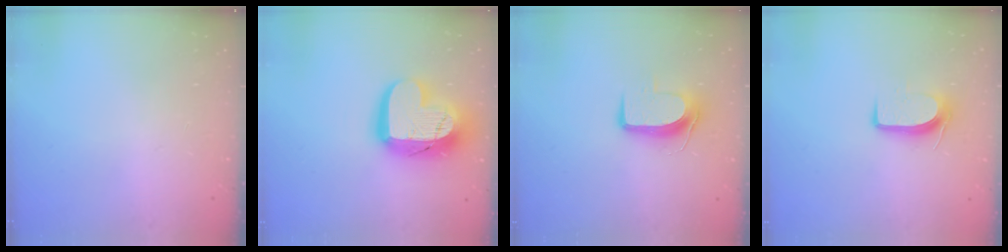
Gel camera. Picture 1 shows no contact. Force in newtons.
{"total": 19.0, "press": 19.0, "slide": 1.6}
{"total": 8.8, "press": 8.7, "slide": 1.0}
{"total": 8.0, "press": 8.0, "slide": 0.9}